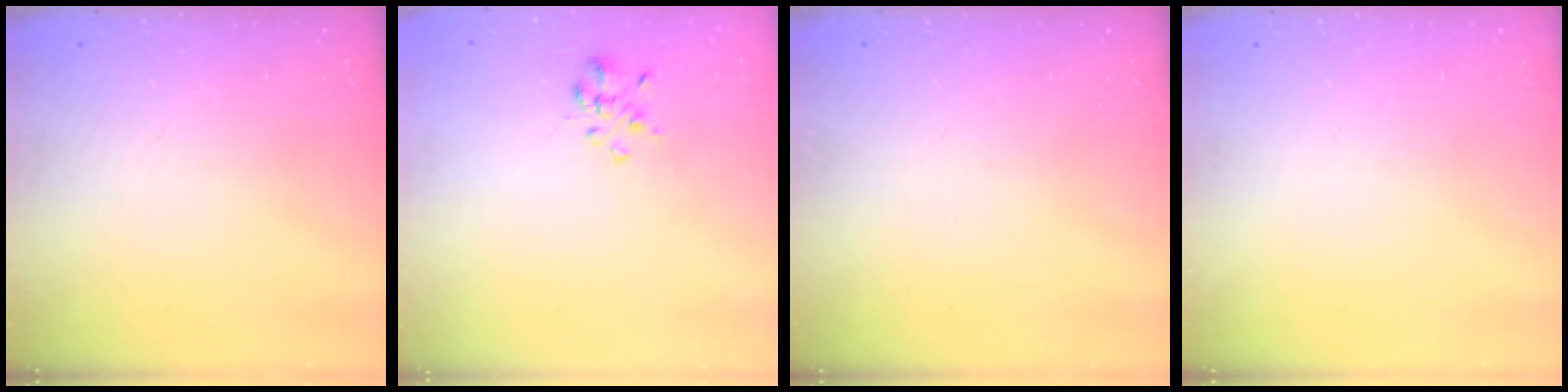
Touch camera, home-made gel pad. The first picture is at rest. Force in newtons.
{"total": 2.6, "press": 2.4, "slide": 0.9}
{"total": 0.0}
{"total": 0.0}